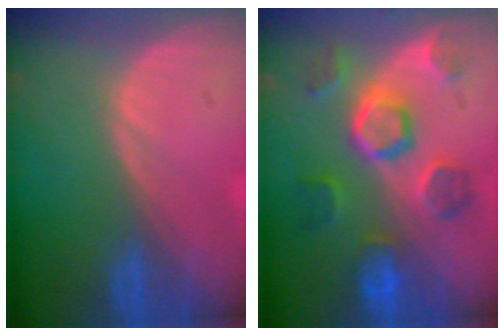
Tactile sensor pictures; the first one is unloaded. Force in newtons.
{"total": 8.7, "press": 8.7, "slide": 0.1}